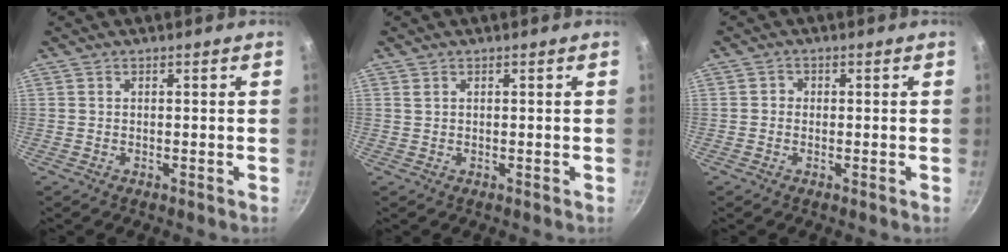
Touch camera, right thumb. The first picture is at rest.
{"total": 0.6, "force": [0.4, 0.3, 0.3], "torque": [-0.006, -0.001, 0.008]}
{"total": 1.3, "force": [-0.2, 1.2, 0.4], "torque": [-0.002, 0.003, -0.008]}